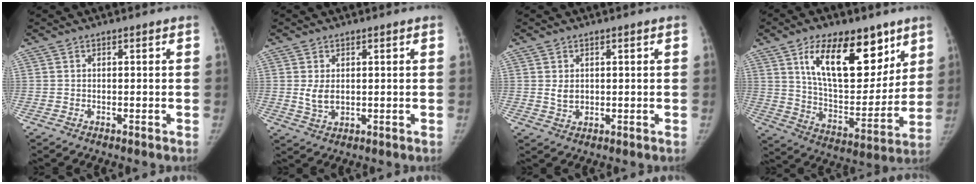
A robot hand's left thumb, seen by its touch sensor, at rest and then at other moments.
{"total": 3.4, "force": [0.6, 2.1, 2.6], "torque": [-0.046, -0.008, 0.017]}
{"total": 2.7, "force": [0.6, 1.9, 1.8], "torque": [-0.024, -0.006, 0.016]}
{"total": 21.4, "force": [11.2, 10.6, 14.8], "torque": [-0.177, -0.057, 0.195]}